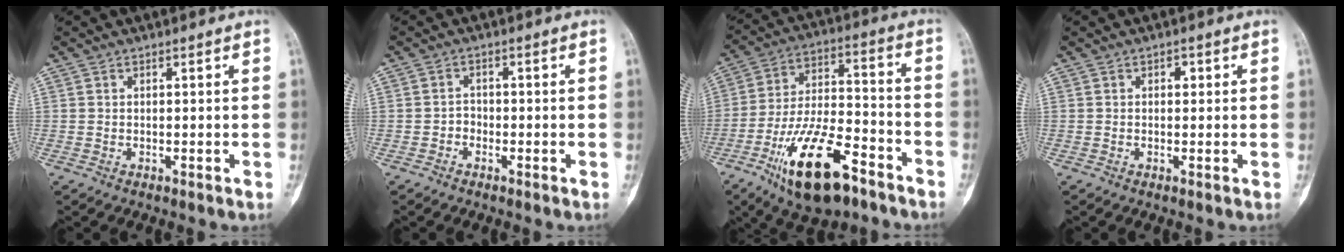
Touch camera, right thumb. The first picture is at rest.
{"total": 1.7, "force": [-1.1, 1.3, 0.5], "torque": [0.002, 0.009, -0.027]}
{"total": 19.2, "force": [-10.7, 7.7, 14.0], "torque": [-0.242, 0.066, -0.182]}
{"total": 1.2, "force": [0.4, 0.9, 0.8], "torque": [0.002, 0.004, 0.002]}